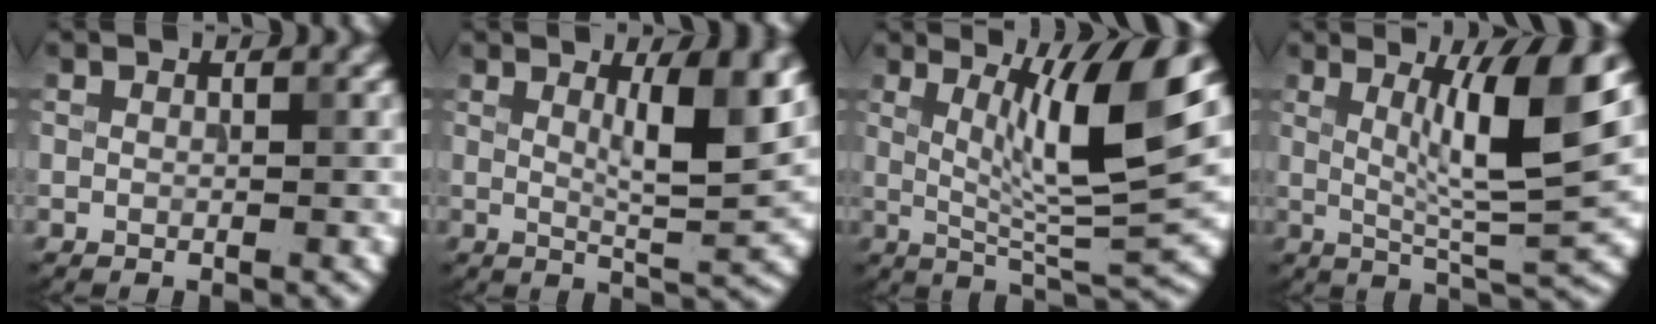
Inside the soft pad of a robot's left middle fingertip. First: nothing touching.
{"total": 5.8, "force": [2.0, 1.2, 5.3], "torque": [-0.078, -0.005, 0.034]}
{"total": 9.6, "force": [2.9, 1.8, 9.0], "torque": [-0.137, -0.012, 0.053]}
{"total": 8.3, "force": [2.5, 1.4, 7.8], "torque": [-0.120, -0.008, 0.046]}